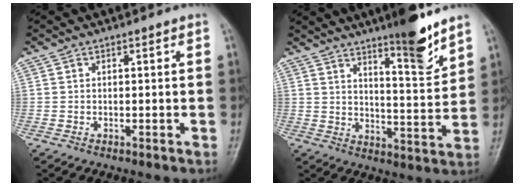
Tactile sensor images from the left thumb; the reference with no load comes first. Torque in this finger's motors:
{"motor_torque": [1.80, 0.55, 1.20, -0.83, 0.04]}